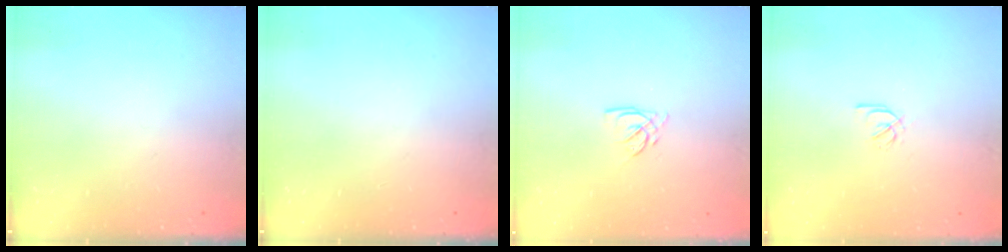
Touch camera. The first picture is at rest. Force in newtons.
{"total": 0.0}
{"total": 2.8, "press": 2.8, "slide": 0.1}
{"total": 2.1, "press": 2.0, "slide": 0.7}